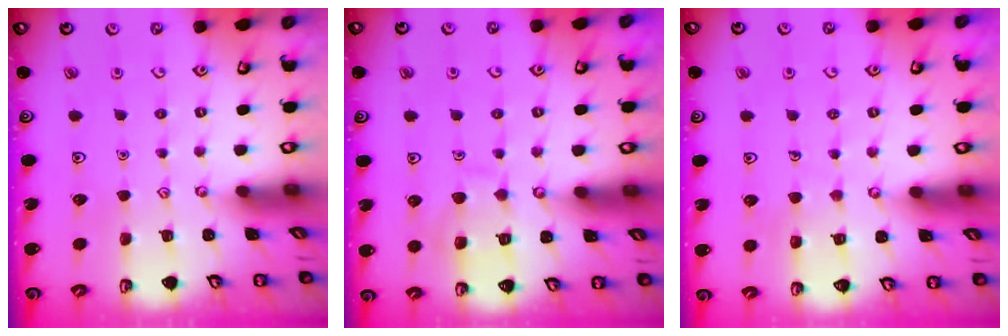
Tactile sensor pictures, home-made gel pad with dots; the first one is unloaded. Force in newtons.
{"total": 8.3, "press": 8.2, "slide": 0.8}
{"total": 5.7, "press": 5.7, "slide": 0.6}